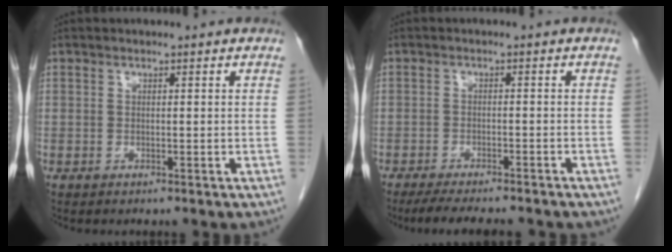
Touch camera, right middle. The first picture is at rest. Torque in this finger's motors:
{"motor_torque": [1.11, -1.03, 0.12, 0.06]}